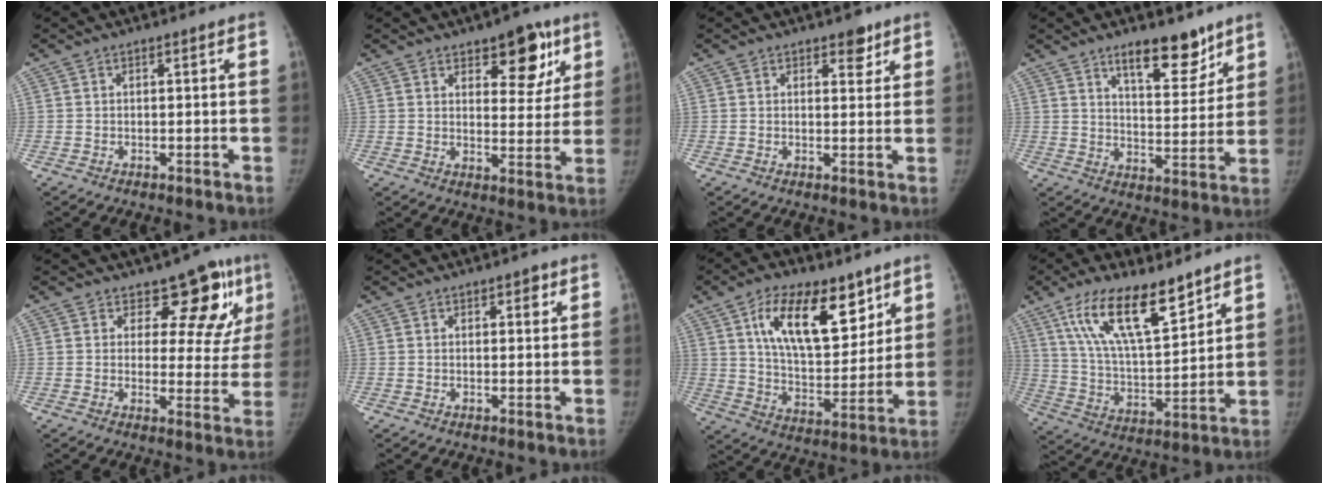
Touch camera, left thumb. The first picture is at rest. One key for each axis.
{"total": 10.7, "fx": 6.1, "fy": 5.2, "fz": 7.1, "tx": -0.051, "ty": -0.031, "tz": 0.086}
{"total": 3.2, "fx": 2.2, "fy": 1.7, "fz": 1.6, "tx": -0.001, "ty": -0.012, "tz": 0.030}
{"total": 11.5, "fx": 8.2, "fy": 4.2, "fz": 6.9, "tx": -0.070, "ty": -0.059, "tz": 0.132}
{"total": 11.8, "fx": 7.0, "fy": 6.7, "fz": 6.7, "tx": -0.027, "ty": -0.037, "tz": 0.084}
{"total": 1.9, "fx": 1.0, "fy": 0.9, "fz": 1.3, "tx": -0.007, "ty": -0.004, "tz": 0.014}
{"total": 18.7, "fx": 9.5, "fy": 9.2, "fz": 13.1, "tx": -0.165, "ty": -0.049, "tz": 0.169}
{"total": 17.0, "fx": 10.8, "fy": 5.6, "fz": 11.8, "tx": -0.188, "ty": -0.050, "tz": 0.210}